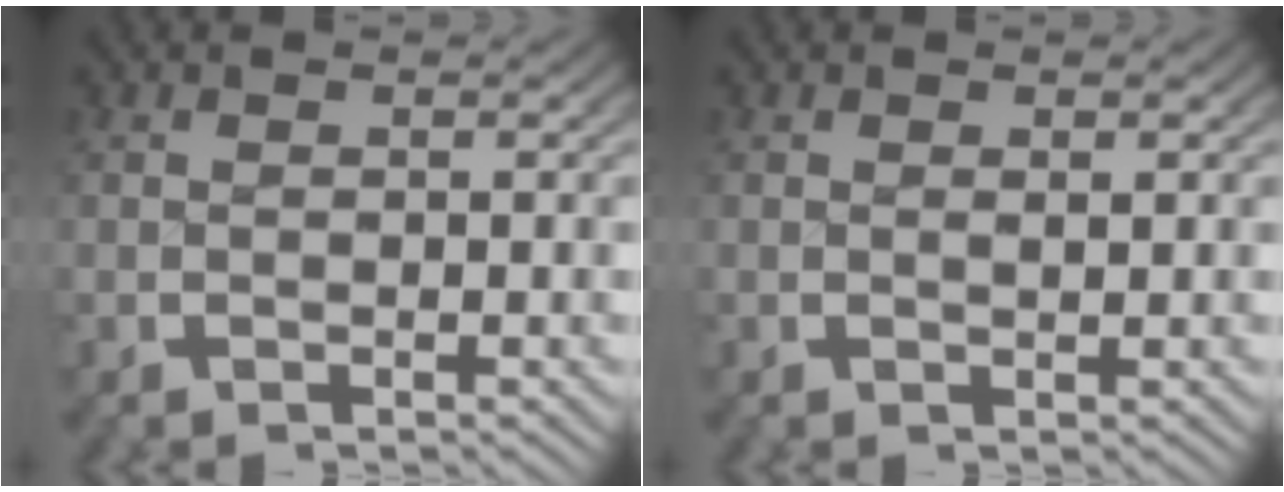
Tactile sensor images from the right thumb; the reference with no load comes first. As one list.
[{"total": 0.6, "force": [0.4, 0.1, 0.4], "torque": [-0.004, -0.001, 0.007]}]